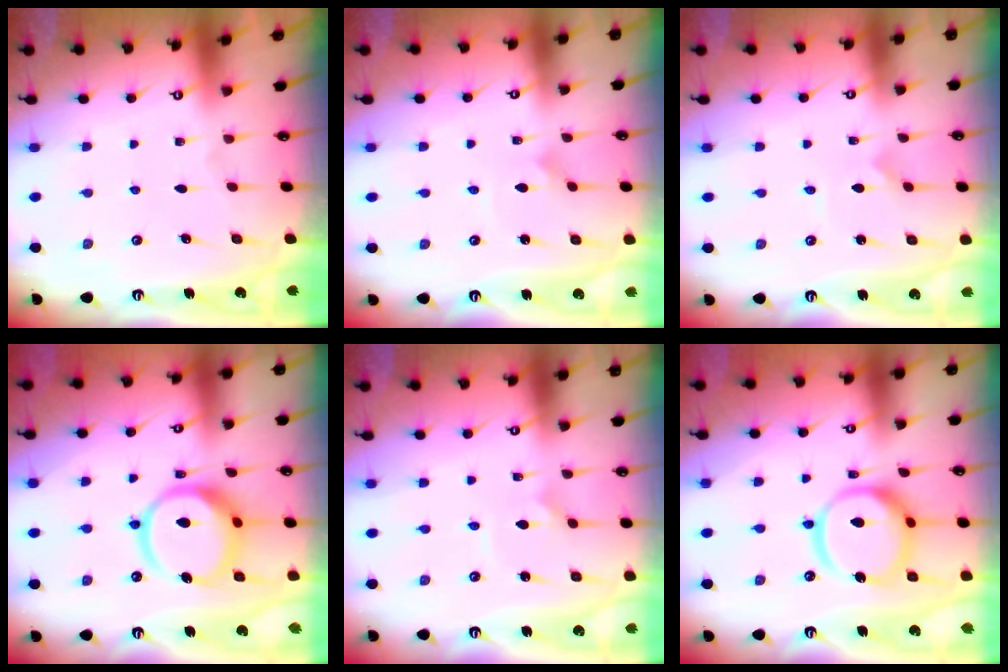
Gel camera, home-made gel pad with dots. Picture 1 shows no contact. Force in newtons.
{"total": 1.9, "press": 1.9, "slide": 0.1}
{"total": 0.0}
{"total": 14.0, "press": 13.9, "slide": 1.8}
{"total": 2.5, "press": 2.4, "slide": 0.4}
{"total": 15.5, "press": 15.4, "slide": 1.5}